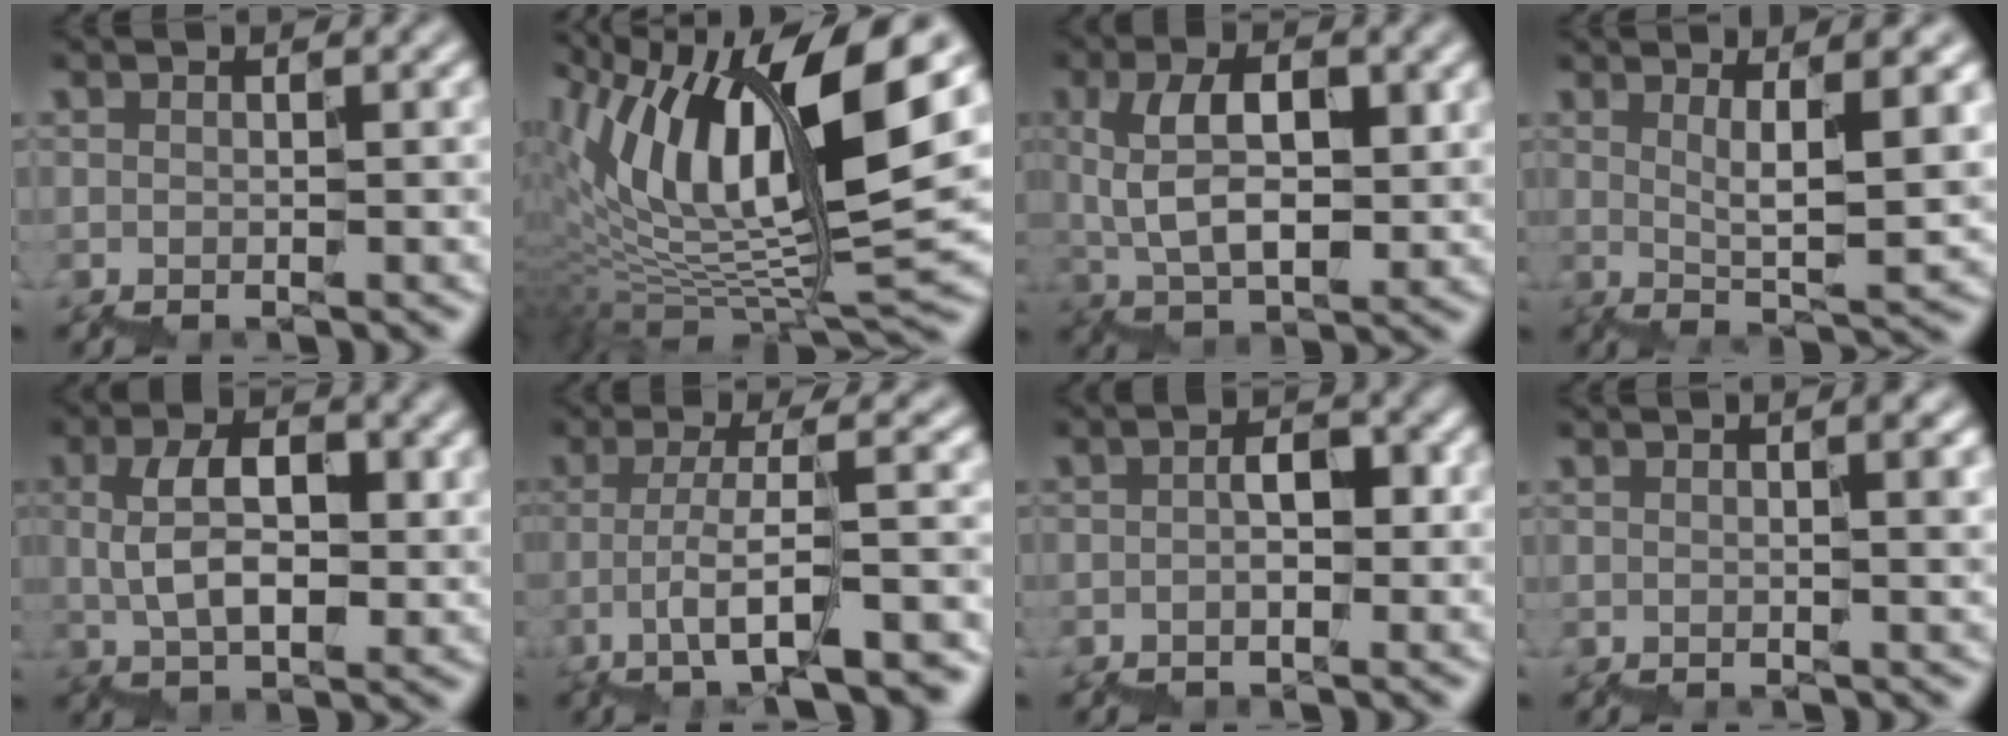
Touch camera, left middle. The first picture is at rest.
{"total": 14.0, "force": [5.7, 4.6, 12.0], "torque": [-0.238, 0.014, 0.103]}
{"total": 4.6, "force": [1.3, 2.5, 3.6], "torque": [-0.081, 0.013, 0.028]}
{"total": 4.9, "force": [1.9, 1.0, 4.4], "torque": [-0.066, 0.004, 0.037]}
{"total": 3.9, "force": [1.0, 2.2, 3.0], "torque": [-0.064, 0.012, 0.019]}
{"total": 7.7, "force": [-4.9, 2.1, 5.5], "torque": [-0.095, 0.013, -0.083]}
{"total": 1.3, "force": [-0.4, 0.6, 1.1], "torque": [-0.023, 0.014, -0.010]}
{"total": 3.2, "force": [0.8, 1.1, 2.9], "torque": [-0.020, 0.016, 0.009]}